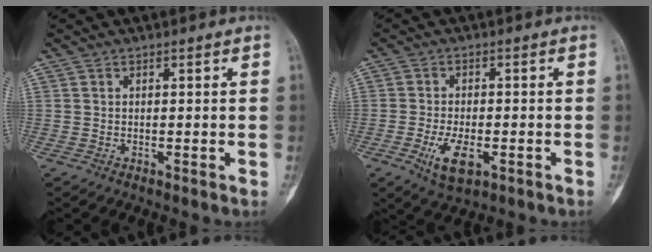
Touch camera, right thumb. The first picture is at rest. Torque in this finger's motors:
{"motor_torque": [-0.01, 0.29, 0.48, -0.26, 0.24]}